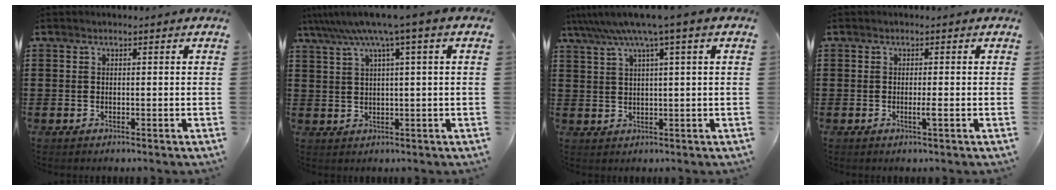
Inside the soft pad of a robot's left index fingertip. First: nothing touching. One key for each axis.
{"total": 5.7, "fx": 2.7, "fy": -0.4, "fz": 5.0, "tx": -0.104, "ty": -0.011, "tz": 0.043}
{"total": 5.8, "fx": 3.1, "fy": -0.5, "fz": 4.8, "tx": -0.102, "ty": -0.010, "tz": 0.051}
{"total": 1.4, "fx": -0.3, "fy": -0.1, "fz": 1.3, "tx": -0.023, "ty": -0.005, "tz": -0.004}